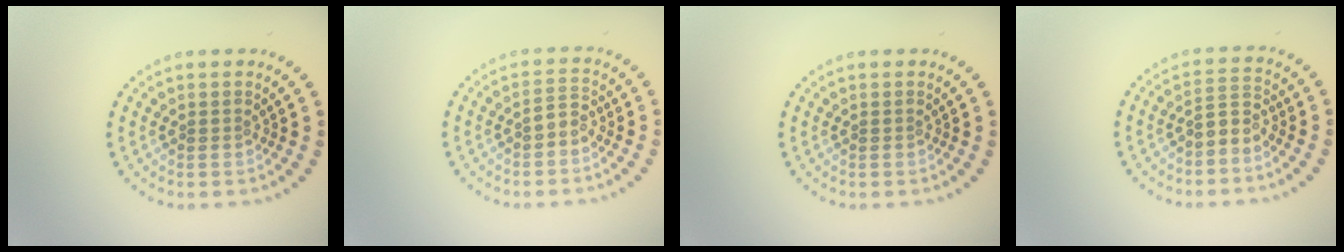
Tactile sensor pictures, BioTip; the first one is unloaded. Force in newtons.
{"total": 1.3, "press": 1.2, "slide": 0.6}
{"total": 0.0}
{"total": 2.0, "press": 1.6, "slide": 1.3}